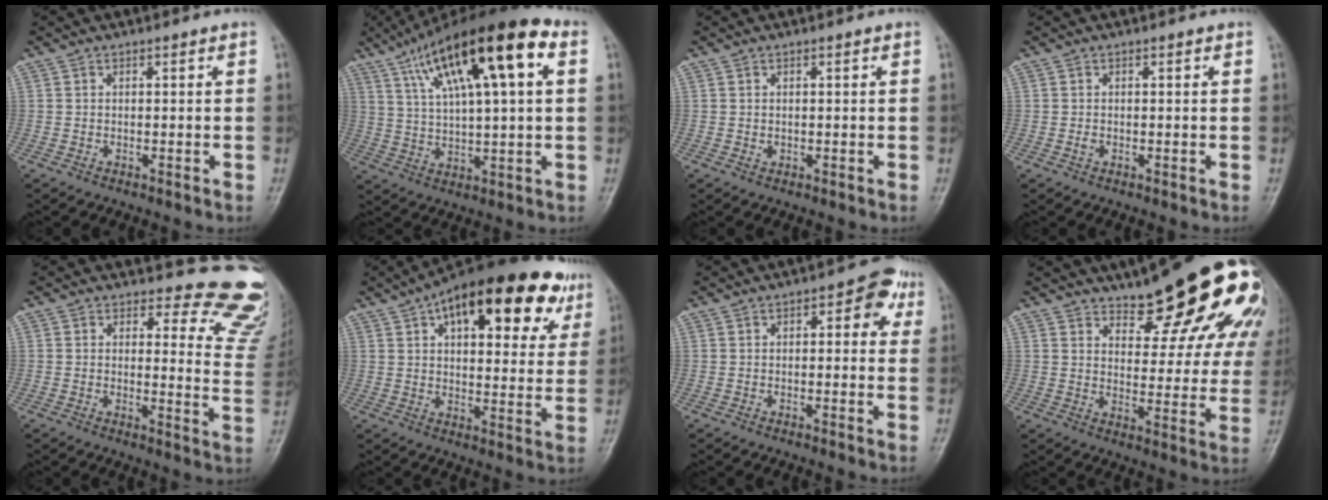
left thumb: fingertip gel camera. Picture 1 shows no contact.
{"total": 21.7, "force": [8.7, 6.2, 18.9], "torque": [-0.314, 0.017, 0.146]}
{"total": 1.0, "force": [0.2, 0.7, 0.7], "torque": [-0.008, 0.001, 0.006]}
{"total": 1.1, "force": [0.0, 0.7, 0.8], "torque": [-0.011, 0.002, -0.002]}
{"total": 13.4, "force": [12.6, 4.3, 1.9], "torque": [0.027, -0.136, 0.105]}
{"total": 25.2, "force": [12.7, 11.2, 18.7], "torque": [-0.245, 0.006, 0.178]}
{"total": 6.3, "force": [2.3, 3.2, 5.0], "torque": [-0.032, 0.007, 0.018]}
{"total": 21.2, "force": [13.9, 7.1, 14.3], "torque": [-0.157, -0.069, 0.181]}